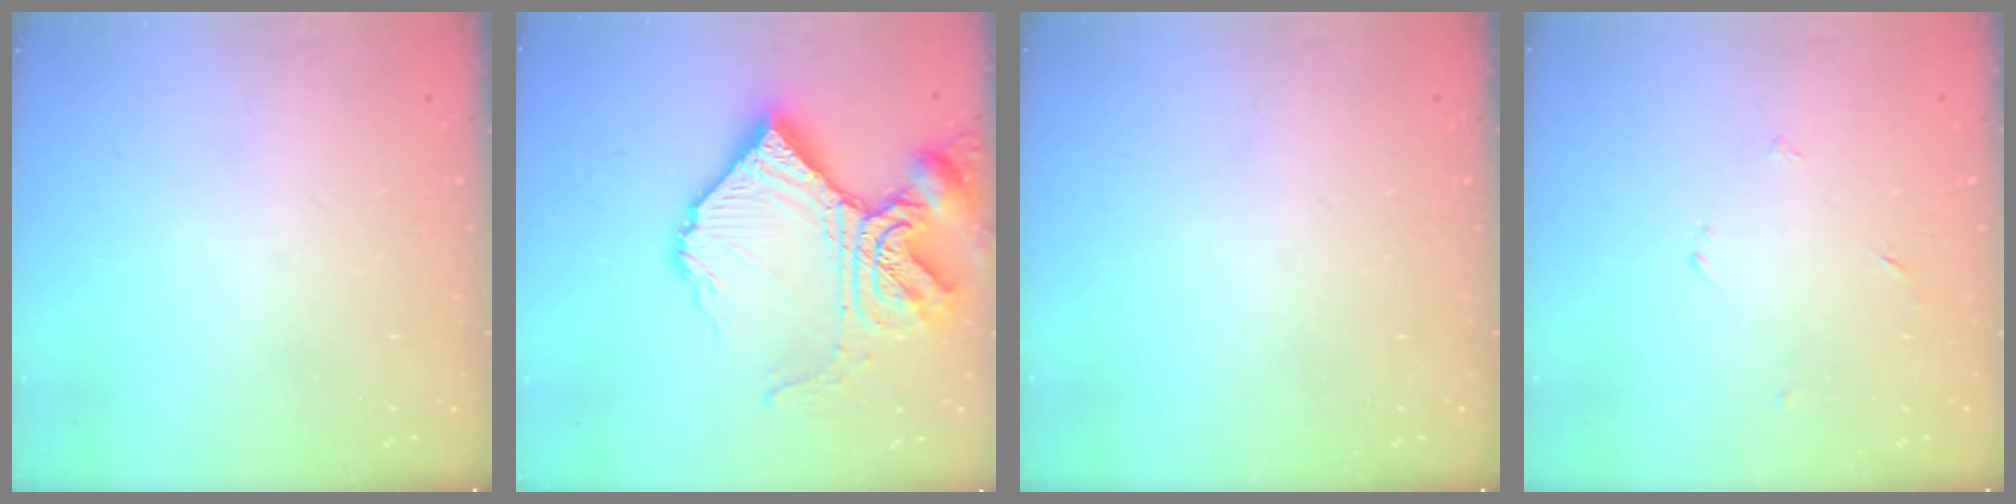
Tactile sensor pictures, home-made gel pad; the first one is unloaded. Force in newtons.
{"total": 19.8, "press": 19.7, "slide": 2.3}
{"total": 0.0}
{"total": 2.7, "press": 2.7, "slide": 0.3}